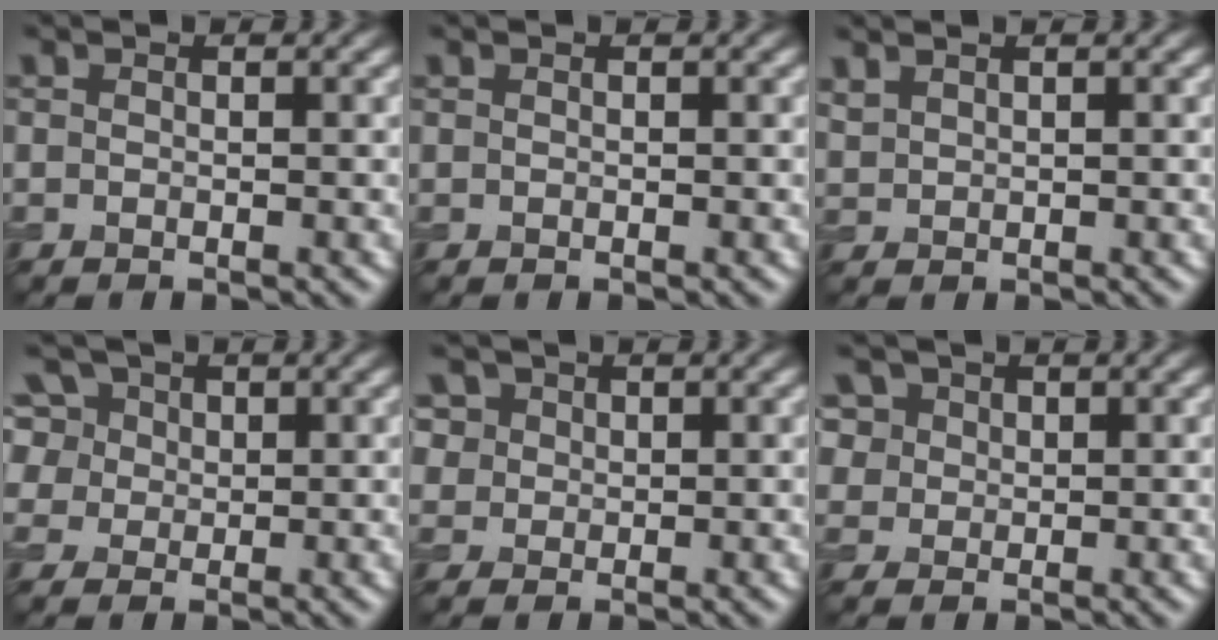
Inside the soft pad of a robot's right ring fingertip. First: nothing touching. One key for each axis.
{"total": 0.0}
{"total": 1.0, "fx": 1.0, "fy": 0.2, "fz": 0.2, "tx": -0.012, "ty": 0.001, "tz": 0.027}
{"total": 9.2, "fx": 4.4, "fy": 6.9, "fz": 4.3, "tx": -0.092, "ty": 0.034, "tz": 0.046}
{"total": 5.1, "fx": 2.6, "fy": 3.9, "fz": 2.0, "tx": -0.054, "ty": 0.008, "tz": 0.036}
{"total": 6.3, "fx": 3.3, "fy": 4.8, "fz": 2.6, "tx": -0.069, "ty": 0.012, "tz": 0.045}